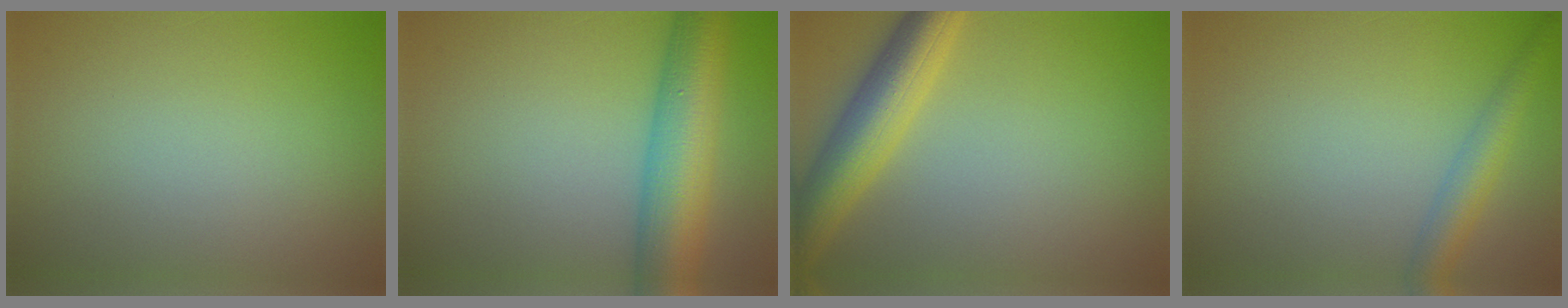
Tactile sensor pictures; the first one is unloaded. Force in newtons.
{"total": 8.8, "press": 8.8, "slide": 0.2}
{"total": 6.5, "press": 6.5, "slide": 0.1}
{"total": 3.4, "press": 3.4, "slide": 0.2}